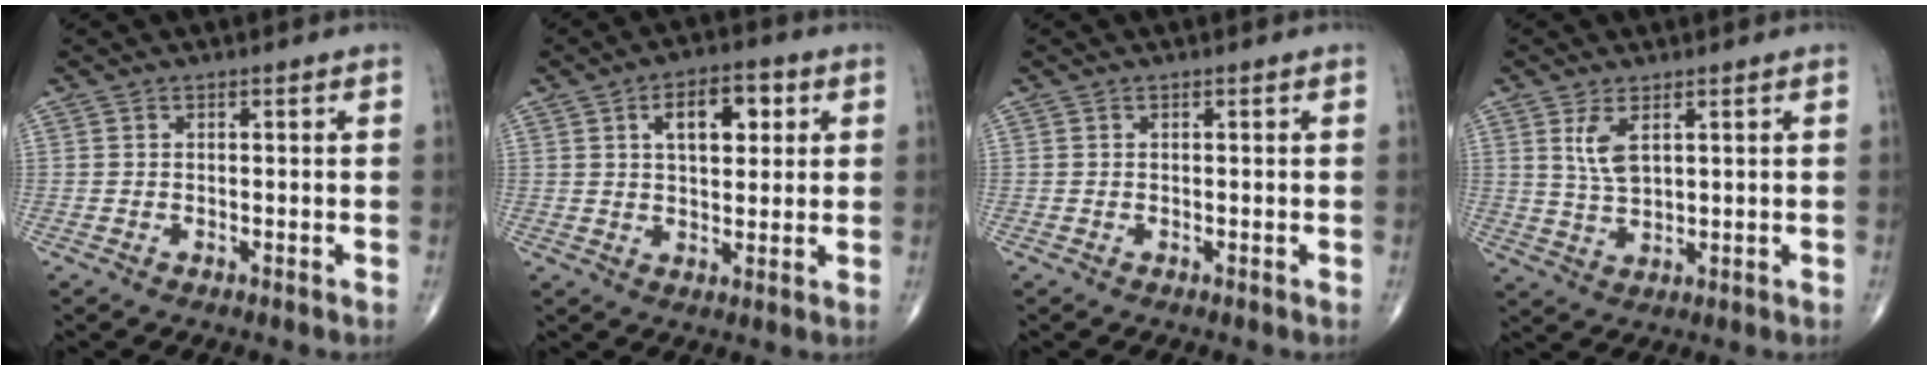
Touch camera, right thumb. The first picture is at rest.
{"total": 9.2, "force": [3.0, 4.9, 7.3], "torque": [-0.080, 0.000, 0.042]}
{"total": 0.0}
{"total": 5.0, "force": [2.1, 2.3, 4.0], "torque": [-0.075, -0.012, 0.048]}